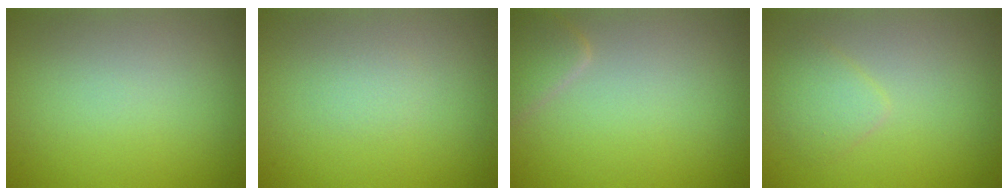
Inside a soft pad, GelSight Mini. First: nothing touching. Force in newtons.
{"total": 0.8, "press": 0.8, "slide": 0.1}
{"total": 1.9, "press": 1.9, "slide": 0.1}
{"total": 1.9, "press": 1.9, "slide": 0.1}